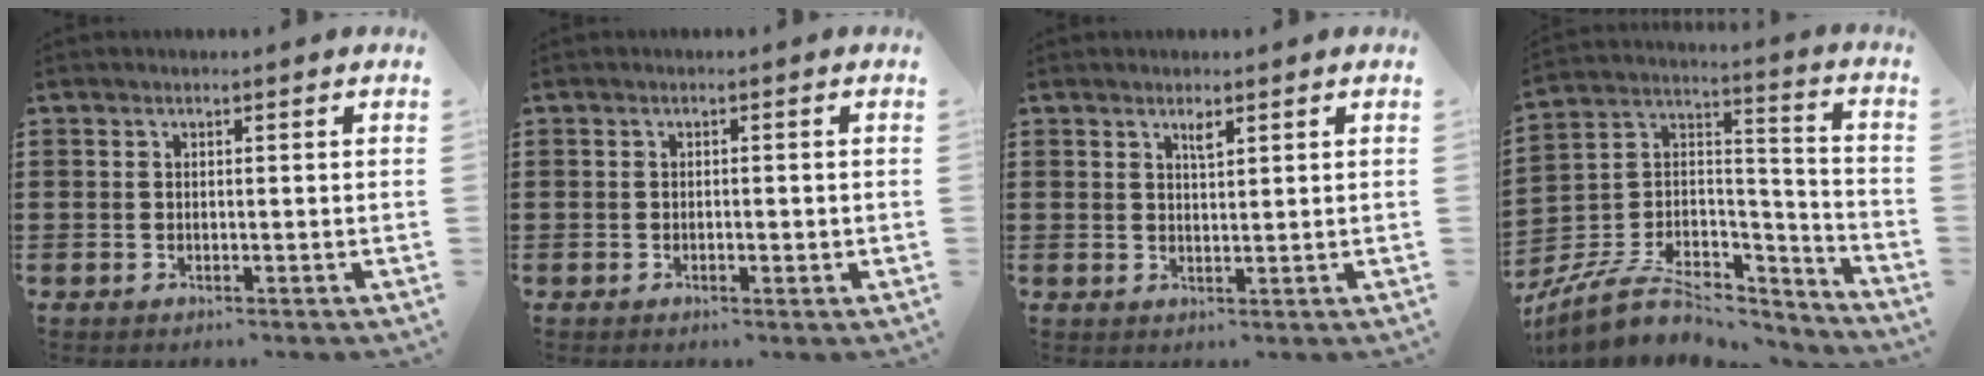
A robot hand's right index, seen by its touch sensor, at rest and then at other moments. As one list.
[{"total": 1.0, "force": [-0.3, 0.4, 0.8], "torque": [-0.016, -0.002, -0.004]}, {"total": 1.6, "force": [1.1, 0.4, 1.2], "torque": [-0.016, -0.001, 0.016]}, {"total": 8.6, "force": [-5.4, 5.3, 4.1], "torque": [-0.091, 0.009, -0.098]}]